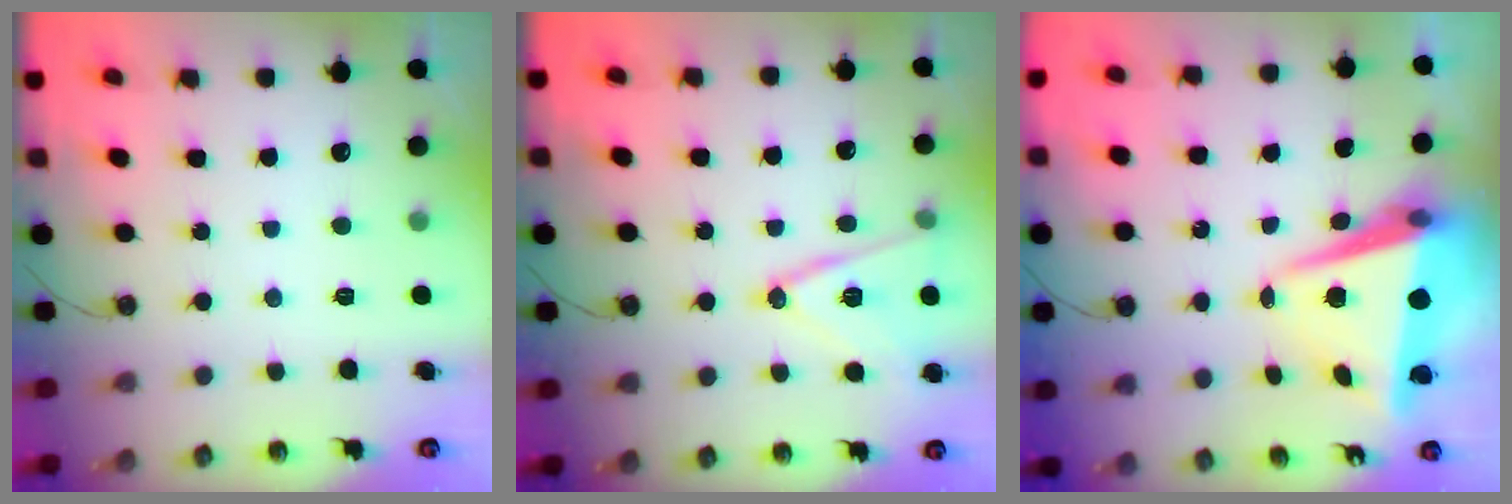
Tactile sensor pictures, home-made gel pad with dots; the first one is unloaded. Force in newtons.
{"total": 14.7, "press": 14.3, "slide": 3.4}
{"total": 10.5, "press": 10.2, "slide": 2.5}